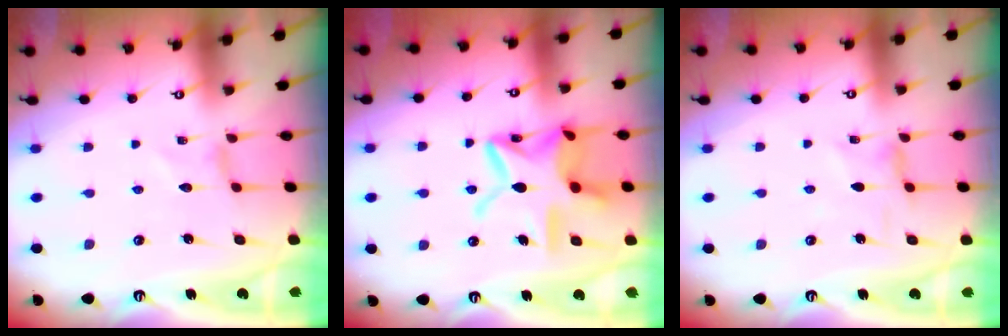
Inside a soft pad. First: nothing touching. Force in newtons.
{"total": 18.5, "press": 18.5, "slide": 1.6}
{"total": 1.7, "press": 1.6, "slide": 0.4}